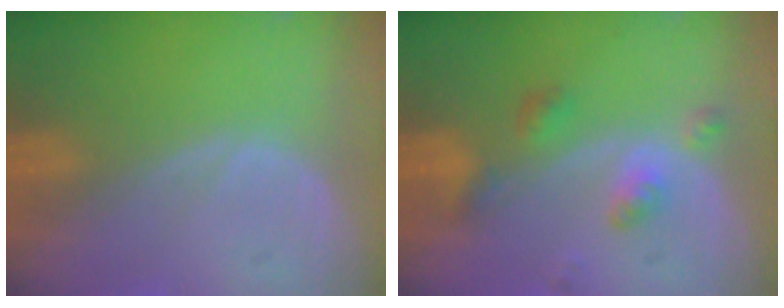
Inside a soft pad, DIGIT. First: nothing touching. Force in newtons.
{"total": 5.3, "press": 4.6, "slide": 2.7}